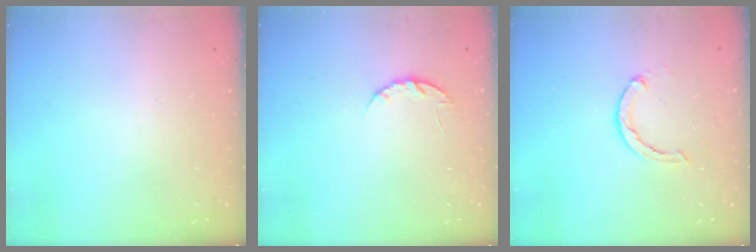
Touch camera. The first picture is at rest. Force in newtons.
{"total": 4.9, "press": 4.8, "slide": 0.7}
{"total": 2.4, "press": 2.4, "slide": 0.4}